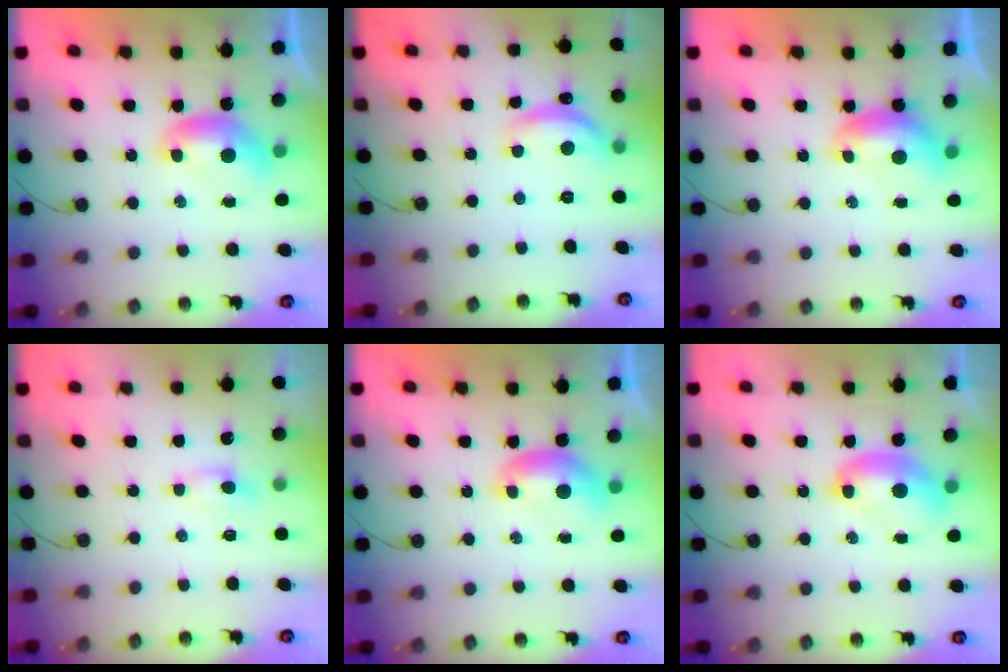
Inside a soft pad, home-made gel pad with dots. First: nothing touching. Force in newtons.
{"total": 6.2, "press": 6.2, "slide": 0.6}
{"total": 0.7, "press": 0.7, "slide": 0.1}
{"total": 0.5, "press": 0.3, "slide": 0.5}
{"total": 0.0}
{"total": 3.2, "press": 3.2, "slide": 0.2}